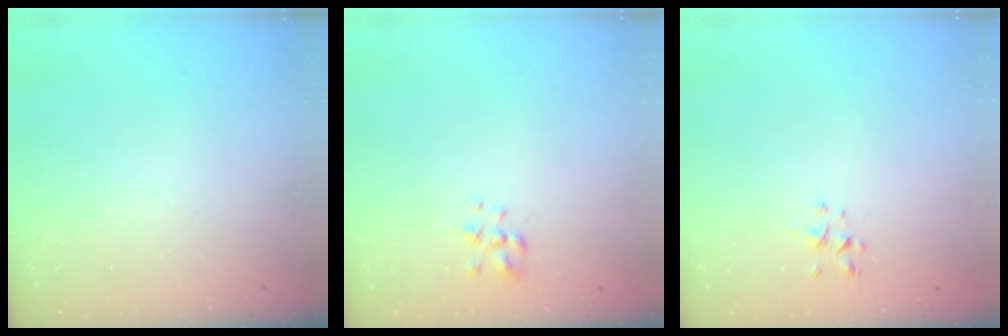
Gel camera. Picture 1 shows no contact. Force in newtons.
{"total": 4.0, "press": 3.8, "slide": 1.0}
{"total": 1.3, "press": 1.1, "slide": 0.6}